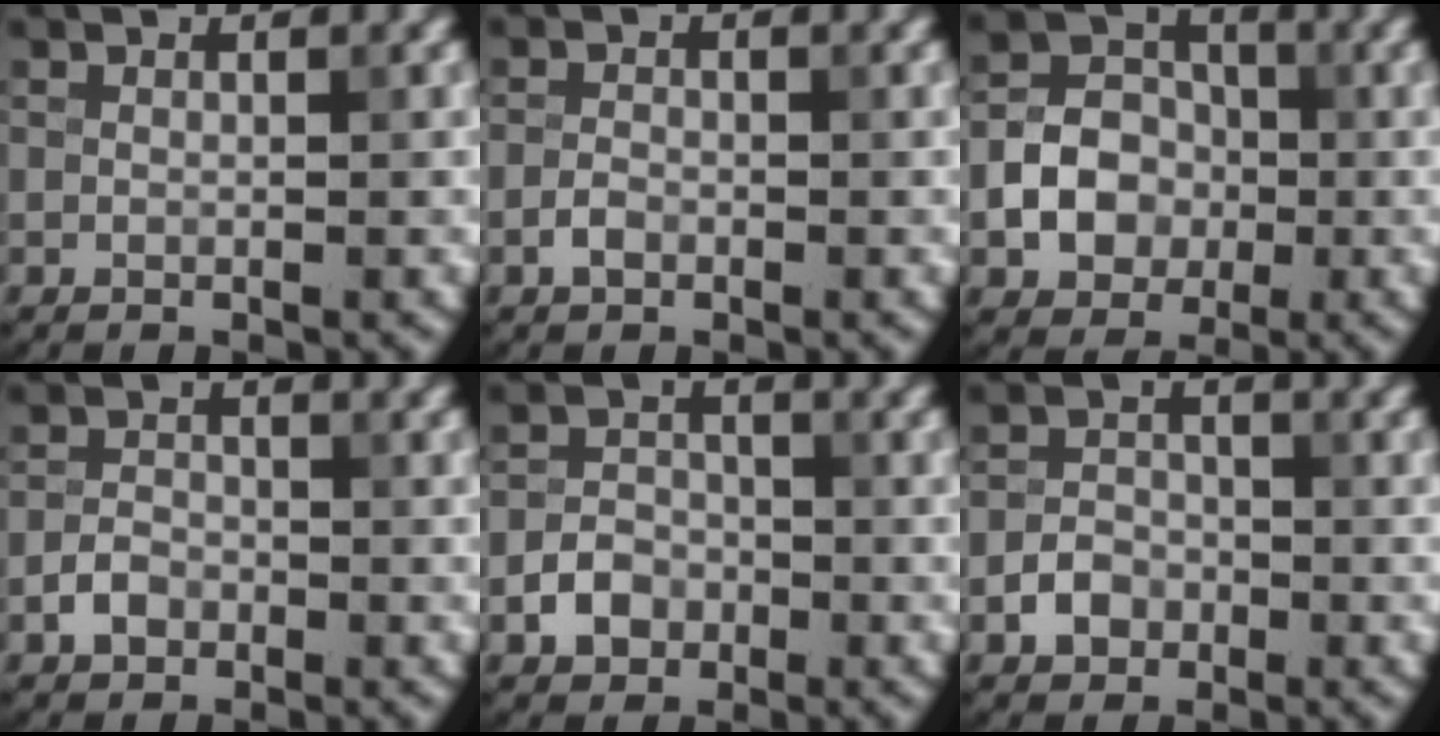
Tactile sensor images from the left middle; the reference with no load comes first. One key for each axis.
{"total": 1.3, "fx": -0.7, "fy": 0.8, "fz": 0.7, "tx": -0.013, "ty": 0.001, "tz": -0.017}
{"total": 5.0, "fx": -1.2, "fy": 4.1, "fz": 2.5, "tx": -0.040, "ty": 0.003, "tz": -0.026}
{"total": 2.0, "fx": -1.1, "fy": 1.4, "fz": 0.9, "tx": -0.014, "ty": 0.004, "tz": -0.024}
{"total": 2.8, "fx": -1.3, "fy": 2.2, "fz": 1.2, "tx": -0.014, "ty": 0.004, "tz": -0.027}
{"total": 2.4, "fx": -1.2, "fy": 1.9, "fz": 1.0, "tx": -0.012, "ty": 0.003, "tz": -0.026}